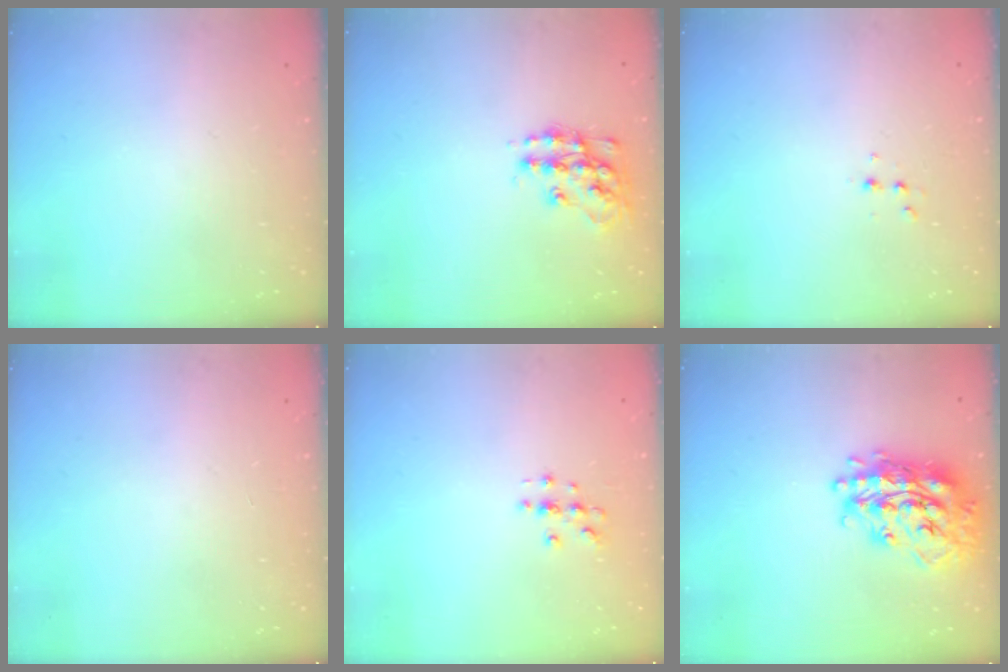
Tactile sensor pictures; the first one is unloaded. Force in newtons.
{"total": 13.7, "press": 13.7, "slide": 0.6}
{"total": 2.6, "press": 2.5, "slide": 0.8}
{"total": 0.0}
{"total": 3.0, "press": 3.0, "slide": 0.3}
{"total": 21.6, "press": 21.5, "slide": 1.8}